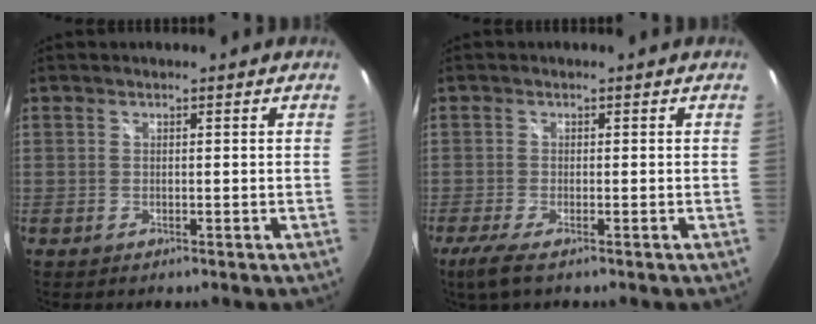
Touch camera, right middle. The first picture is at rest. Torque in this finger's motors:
{"motor_torque": [0.75, -0.59, 0.03, 0.06]}